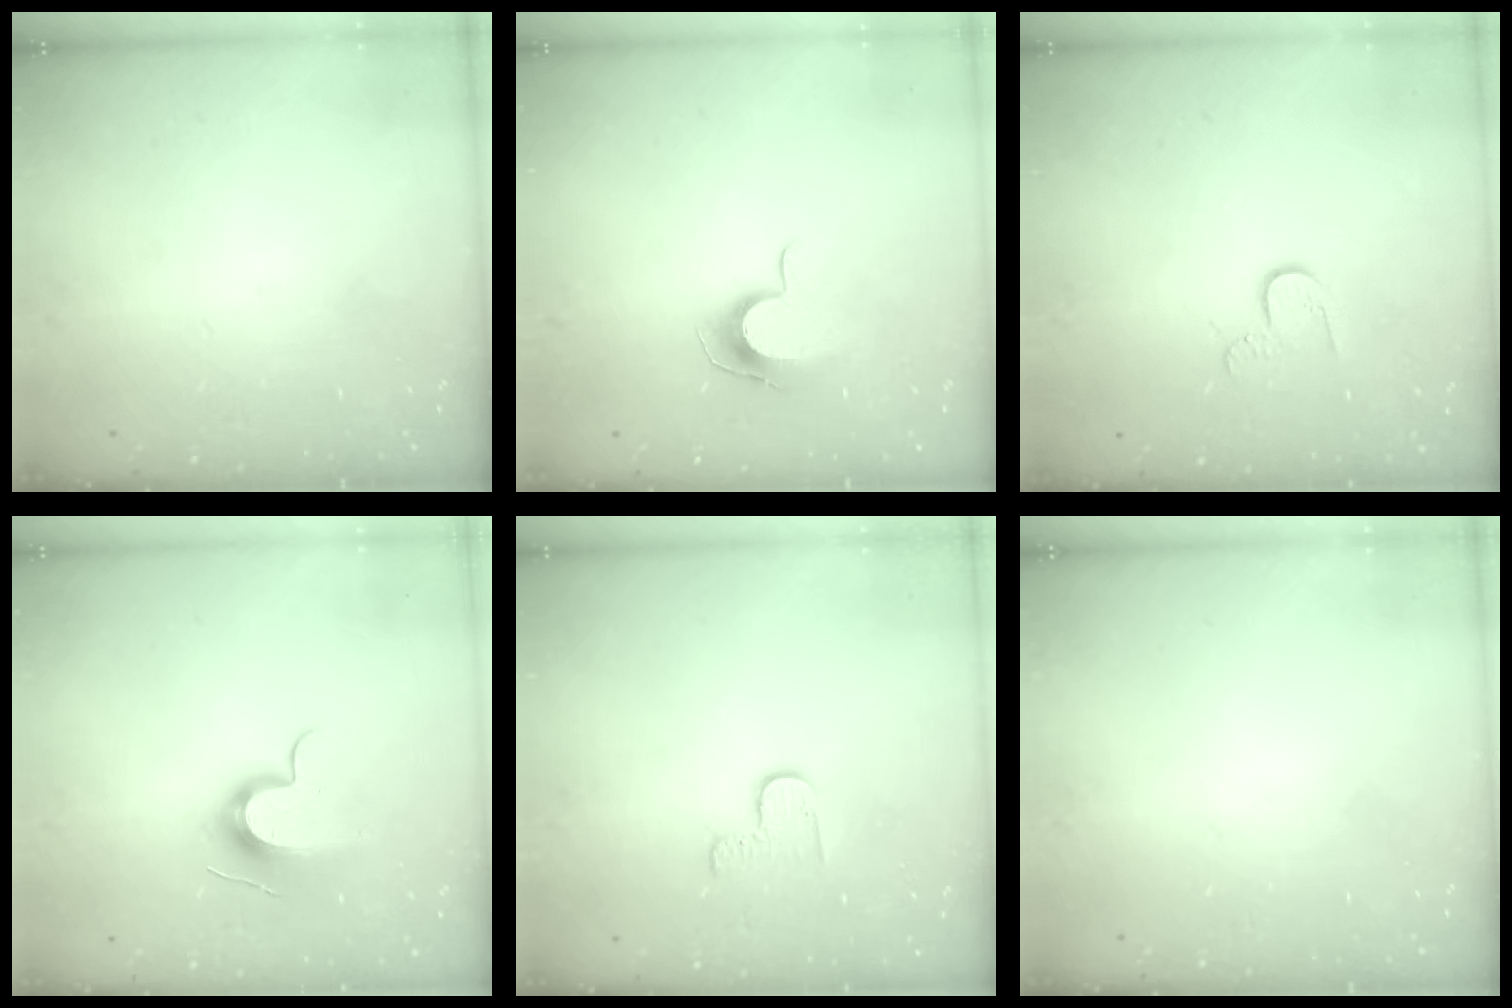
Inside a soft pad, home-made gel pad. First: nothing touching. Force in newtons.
{"total": 8.4, "press": 8.3, "slide": 0.7}
{"total": 6.4, "press": 6.4, "slide": 0.5}
{"total": 11.3, "press": 11.3, "slide": 0.4}
{"total": 3.8, "press": 3.8, "slide": 0.4}
{"total": 0.0}